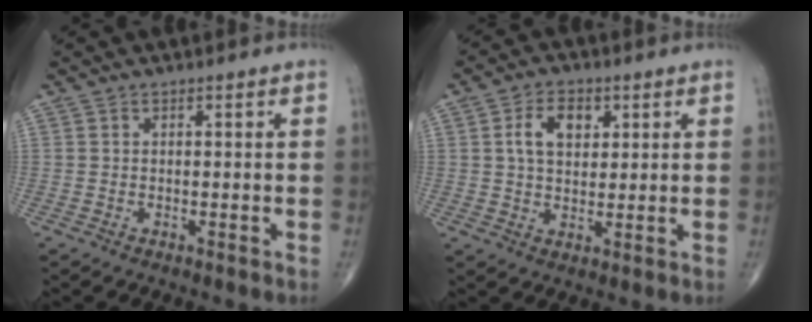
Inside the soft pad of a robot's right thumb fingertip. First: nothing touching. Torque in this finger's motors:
{"motor_torque": [0.08, 1.85, 0.32, -0.12, 0.26]}